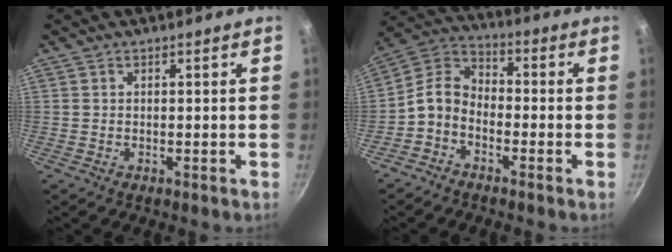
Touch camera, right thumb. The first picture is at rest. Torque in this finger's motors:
{"motor_torque": [0.25, 0.00, -0.10, -0.03, 0.05]}